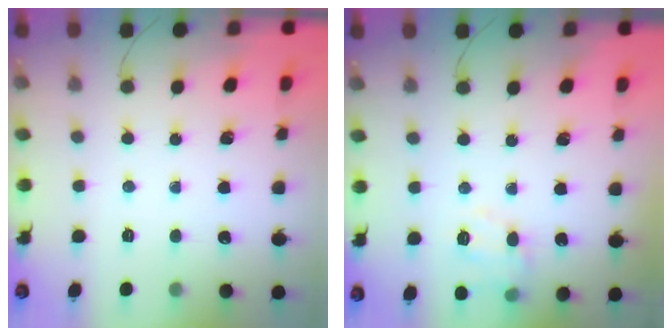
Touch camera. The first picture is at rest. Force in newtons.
{"total": 10.3, "press": 10.2, "slide": 1.4}